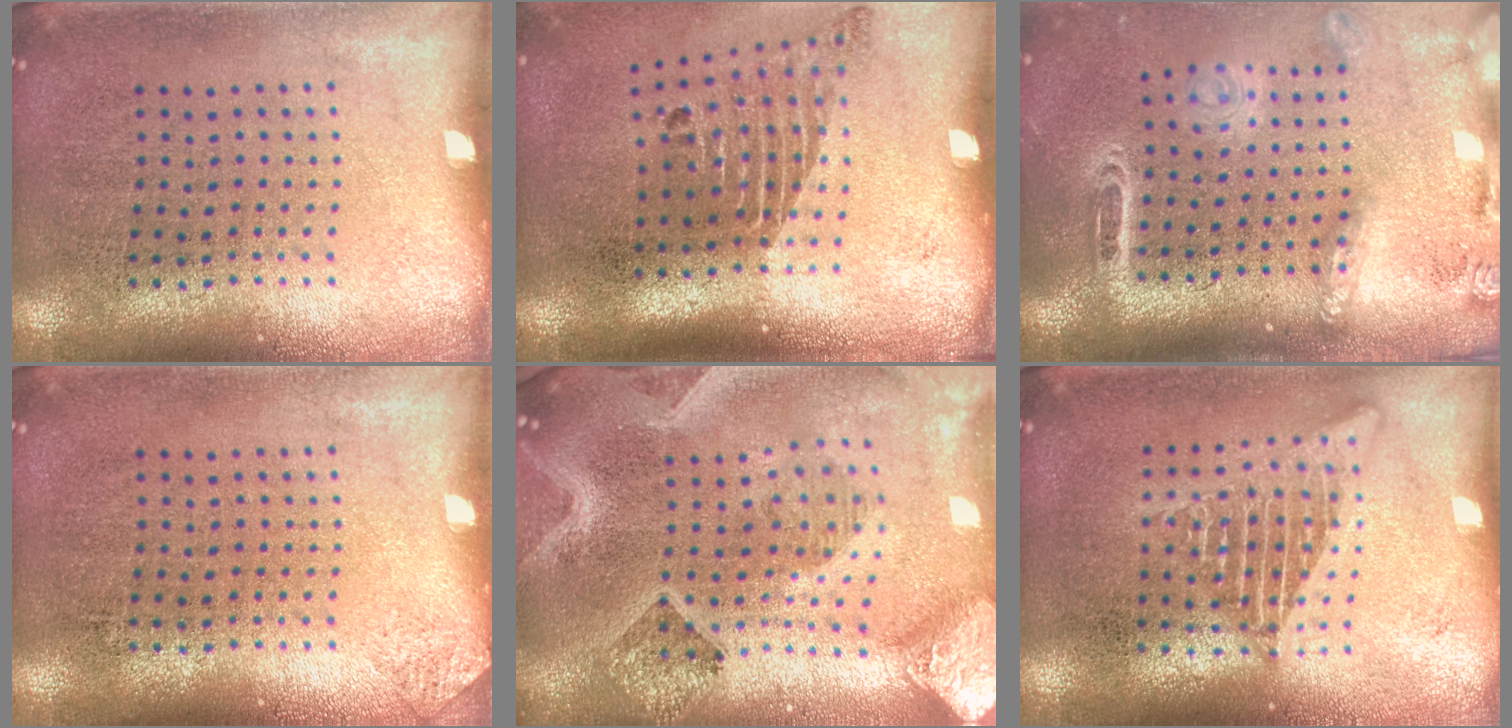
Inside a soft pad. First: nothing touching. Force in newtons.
{"total": 1.8, "press": 1.2, "slide": 1.4}
{"total": 2.5, "press": 1.8, "slide": 1.8}
{"total": 0.5, "press": 0.5, "slide": 0.0}
{"total": 4.1, "press": 3.2, "slide": 2.6}
{"total": 2.6, "press": 2.6, "slide": 0.3}